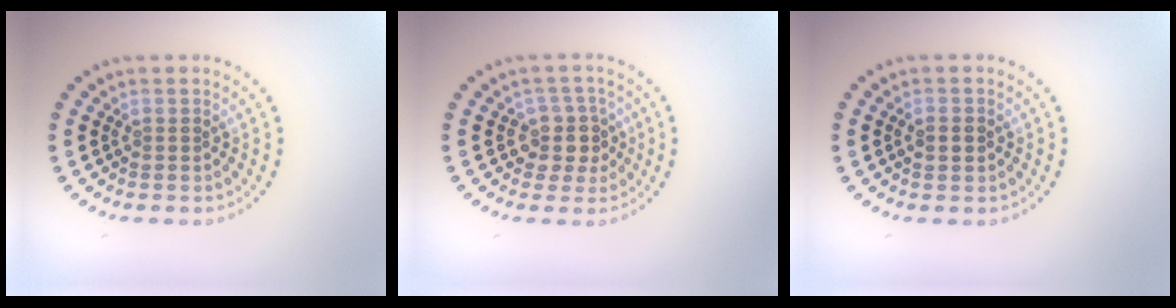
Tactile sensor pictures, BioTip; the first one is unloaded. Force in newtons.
{"total": 2.8, "press": 2.4, "slide": 1.5}
{"total": 1.8, "press": 1.8, "slide": 0.1}